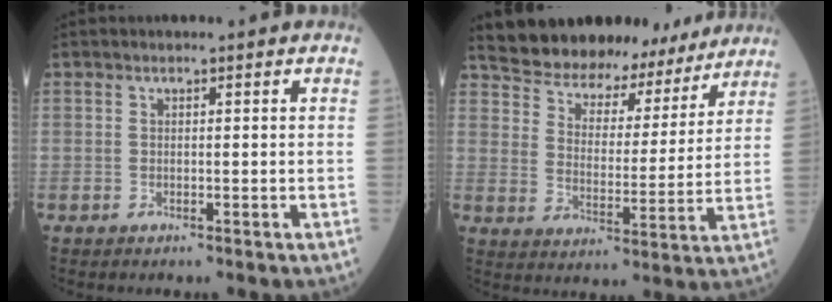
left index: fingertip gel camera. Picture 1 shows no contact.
{"total": 16.2, "force": [14.9, 5.4, 3.4], "torque": [-0.048, 0.006, 0.210]}